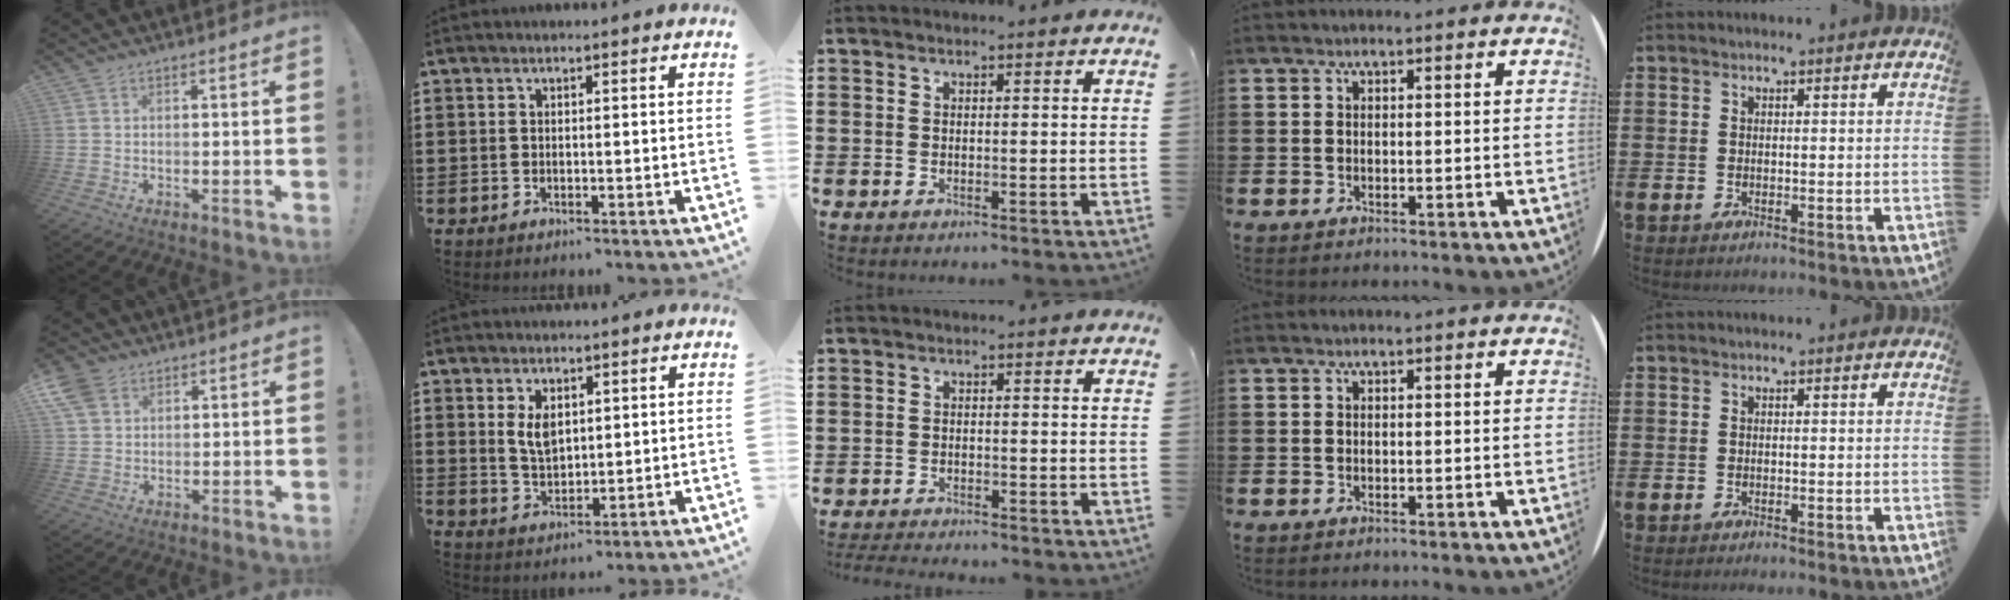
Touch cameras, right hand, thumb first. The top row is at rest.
{"thumb": {"total": 6.2, "force": [3.5, 4.4, 2.7], "torque": [-0.056, -0.010, 0.071]}, "index": {"total": 4.3, "force": [1.7, 2.5, 3.1], "torque": [-0.062, 0.003, 0.028]}, "middle": {"total": 2.3, "force": [-2.3, 0.1, 0.3], "torque": [-0.016, -0.004, -0.049]}}